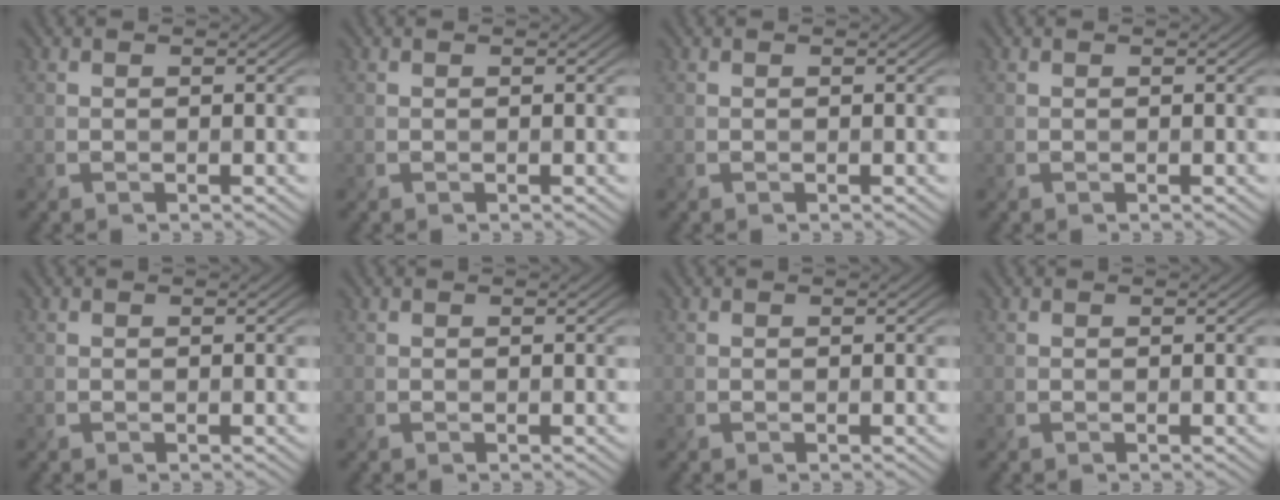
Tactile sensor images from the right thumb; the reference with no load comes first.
{"total": 0.0}
{"total": 0.0}
{"total": 0.0}
{"total": 0.0}
{"total": 0.0}
{"total": 0.0}
{"total": 0.0}